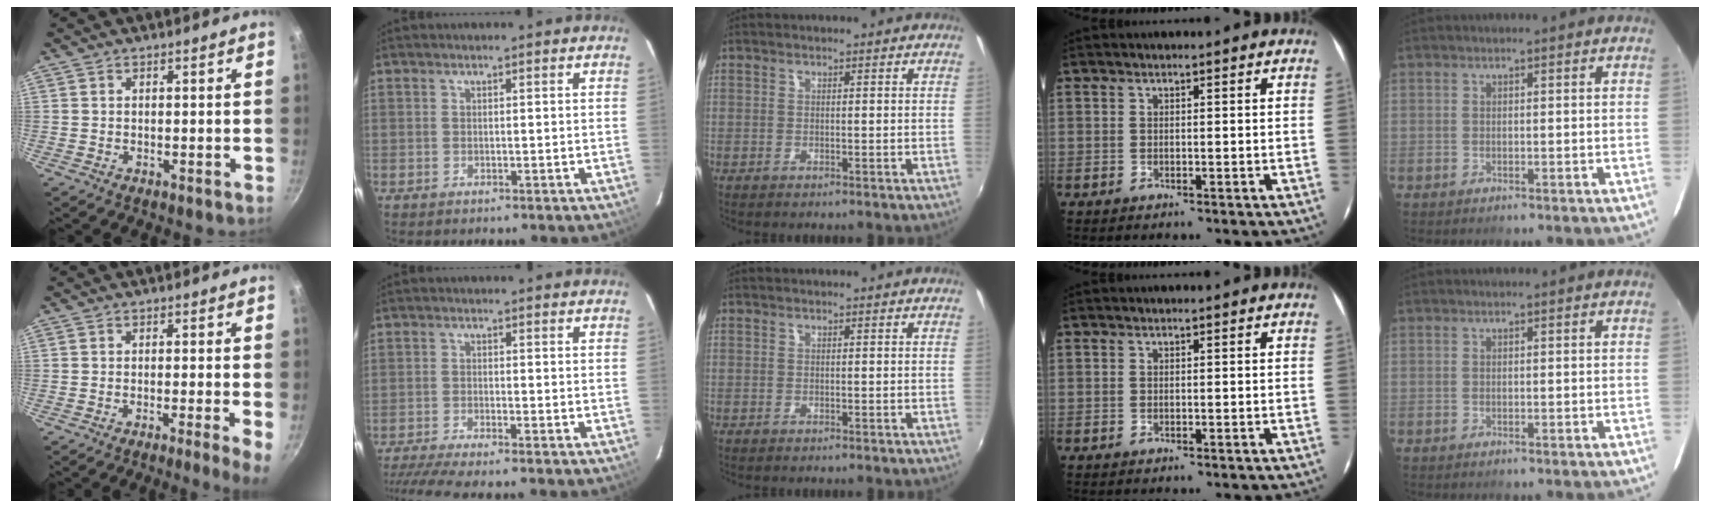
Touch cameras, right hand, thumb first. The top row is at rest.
{"thumb": {"total": 4.2, "force": [-1.2, 0.0, 4.0], "torque": [-0.065, -0.003, -0.021]}, "index": {"total": 7.2, "force": [-6.5, -1.0, 3.0], "torque": [-0.078, -0.021, -0.114]}}